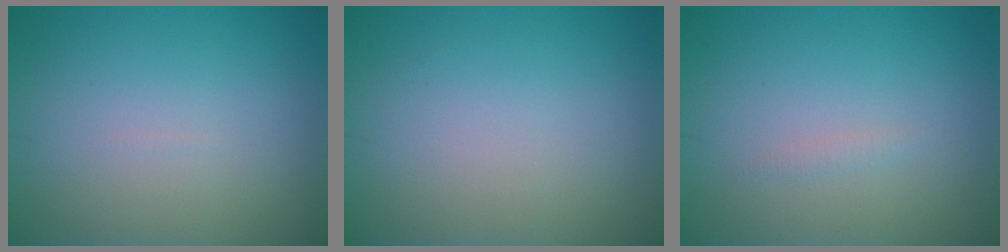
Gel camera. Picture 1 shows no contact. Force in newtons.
{"total": 0.0}
{"total": 0.5, "press": 0.5, "slide": 0.1}